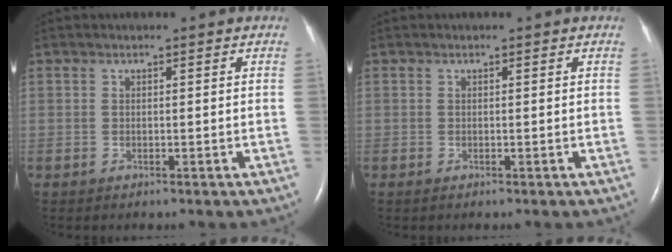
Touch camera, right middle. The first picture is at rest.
{"total": 0.0}